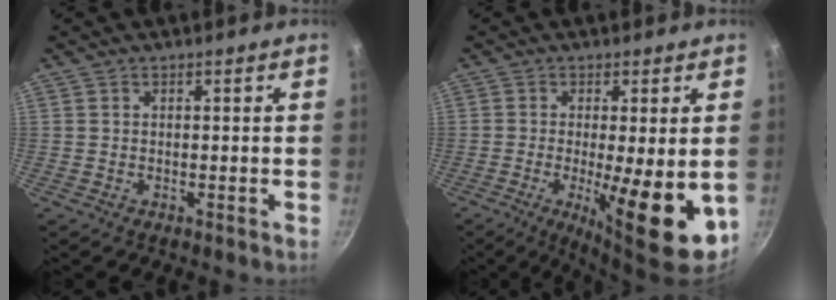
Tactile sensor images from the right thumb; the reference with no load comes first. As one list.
[{"total": 12.7, "force": [-2.3, 2.8, 12.2], "torque": [-0.182, -0.014, -0.028]}]